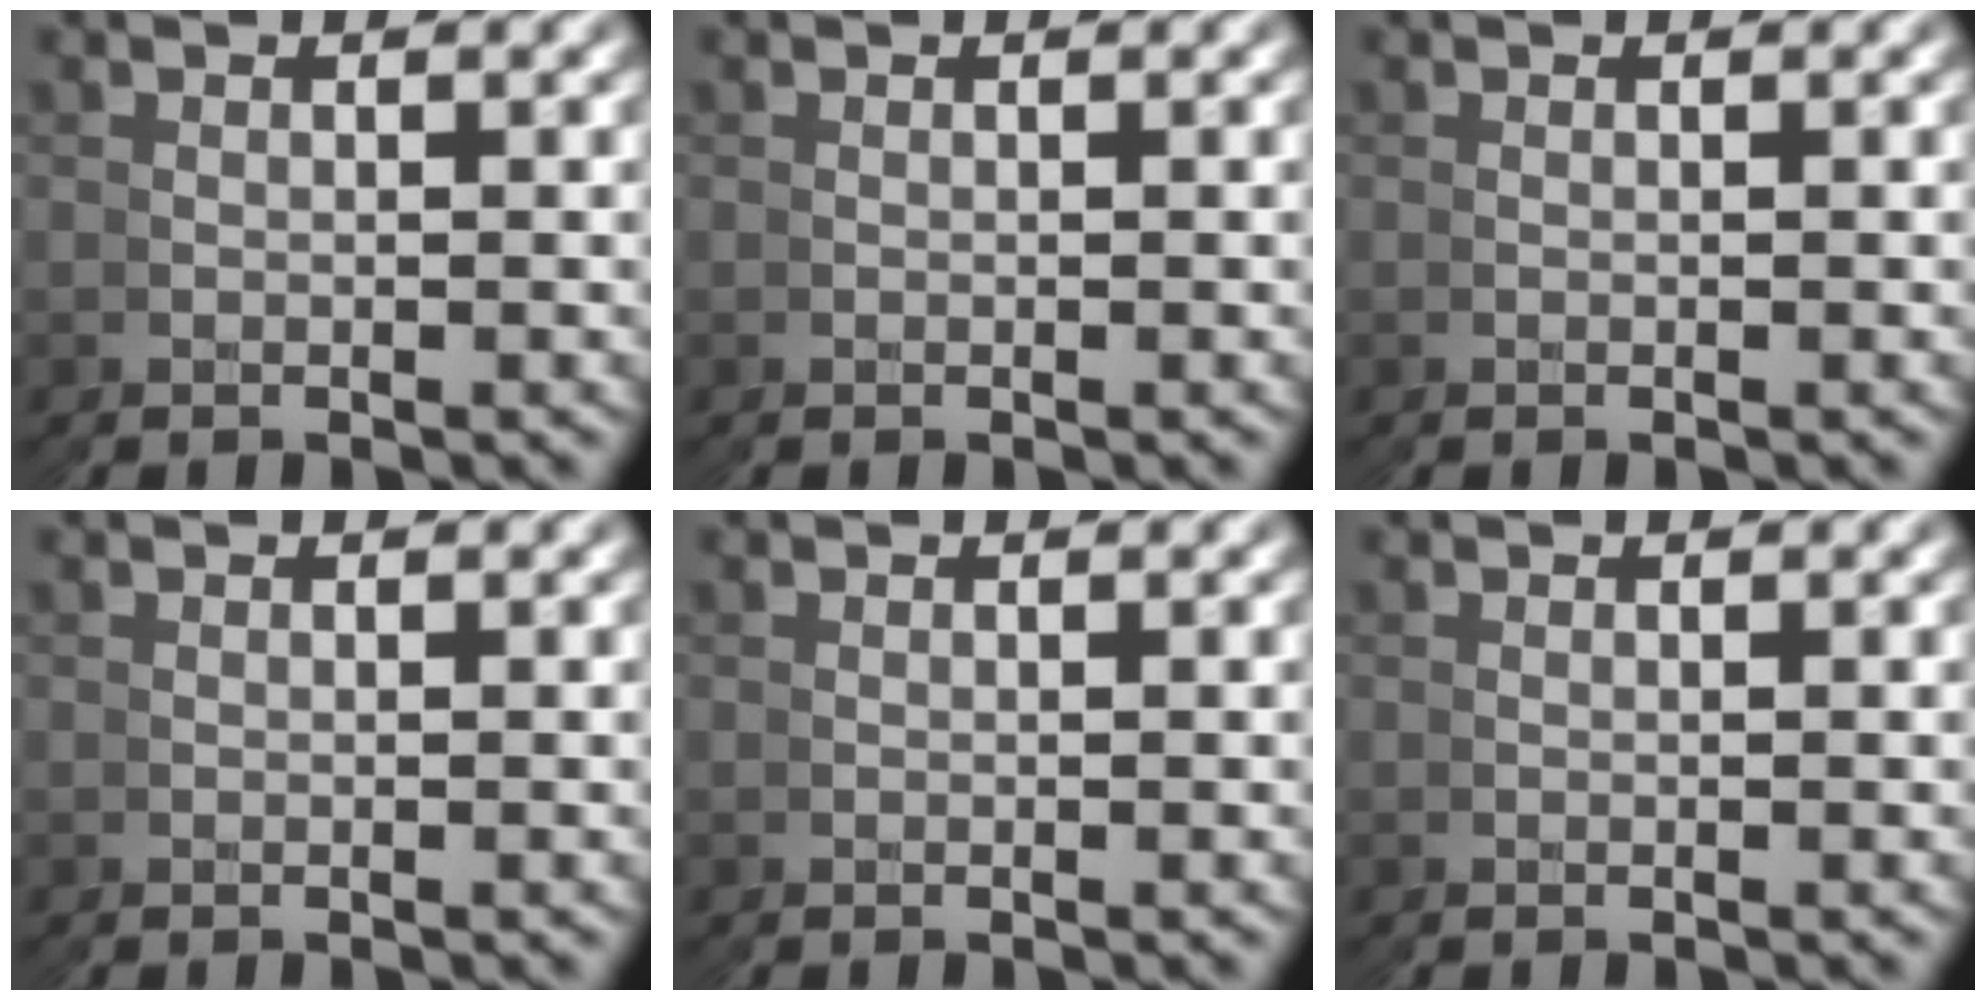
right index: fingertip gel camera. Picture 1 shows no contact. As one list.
[{"total": 0.0}, {"total": 0.0}, {"total": 0.0}, {"total": 0.0}, {"total": 0.0}]